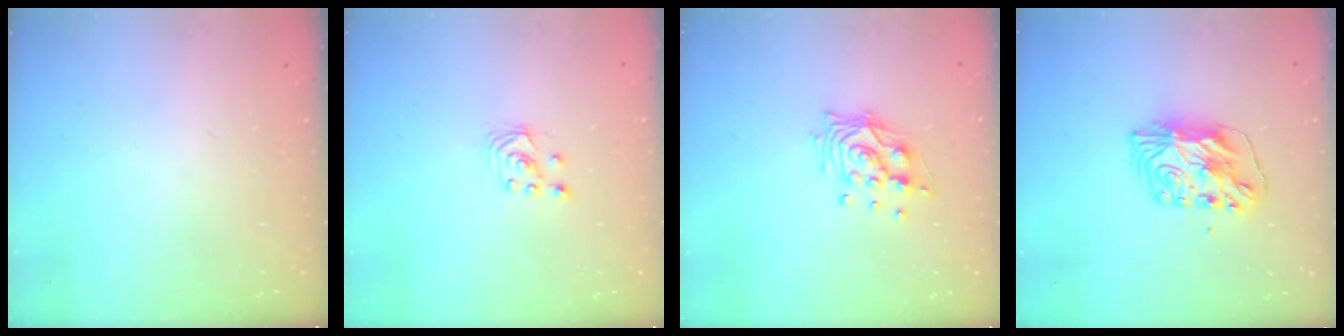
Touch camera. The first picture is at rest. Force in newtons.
{"total": 2.6, "press": 2.6, "slide": 0.3}
{"total": 11.0, "press": 10.9, "slide": 1.6}
{"total": 8.8, "press": 8.7, "slide": 0.8}